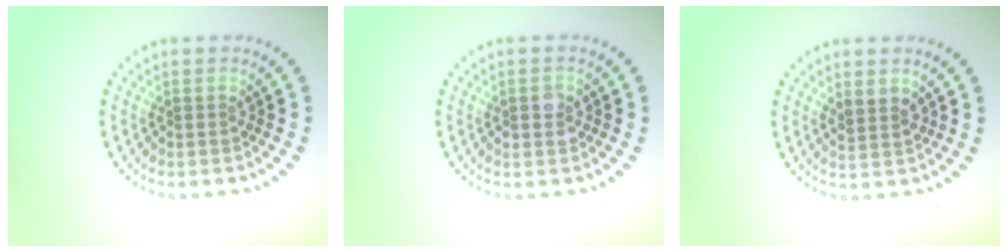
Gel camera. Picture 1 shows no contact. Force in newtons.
{"total": 1.5, "press": 1.5, "slide": 0.1}
{"total": 1.6, "press": 1.4, "slide": 0.8}